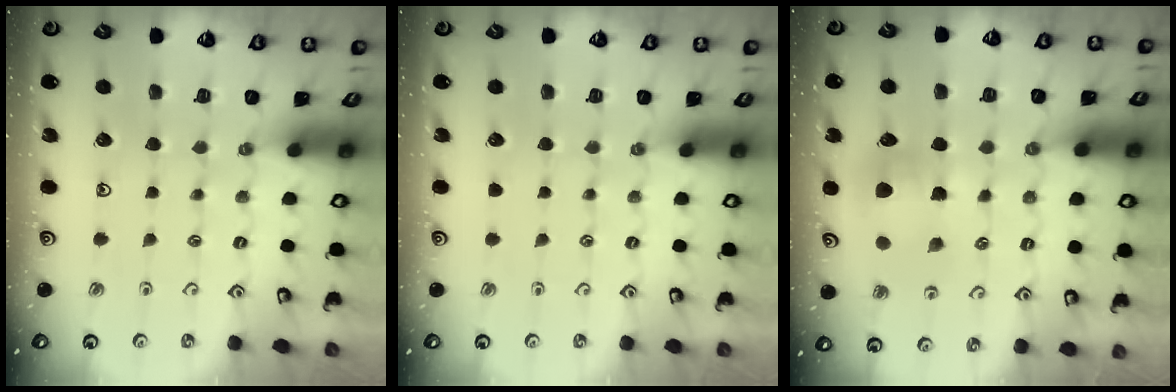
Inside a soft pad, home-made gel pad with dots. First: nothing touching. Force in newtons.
{"total": 0.0}
{"total": 7.4, "press": 7.4, "slide": 0.3}